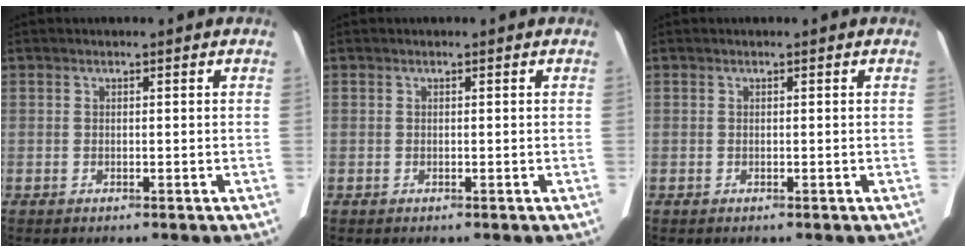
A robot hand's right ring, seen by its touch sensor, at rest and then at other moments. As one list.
[{"total": 0.0}, {"total": 0.0}]